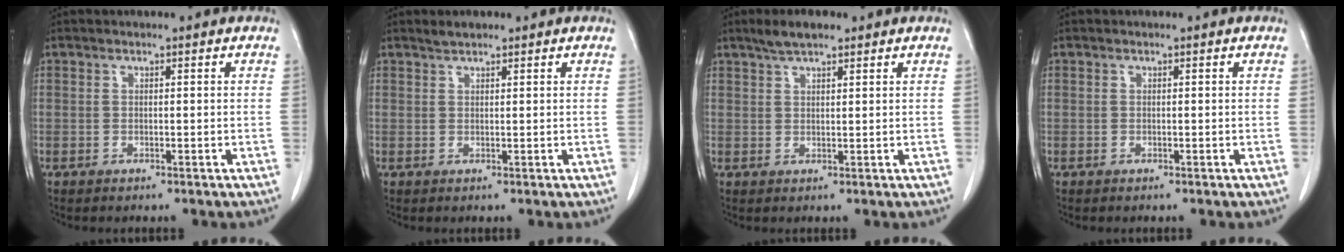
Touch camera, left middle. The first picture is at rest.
{"total": 1.3, "force": [1.2, 0.4, 0.5], "torque": [-0.012, 0.005, 0.023]}
{"total": 3.8, "force": [2.9, 1.0, 2.3], "torque": [-0.049, 0.011, 0.053]}
{"total": 0.0}